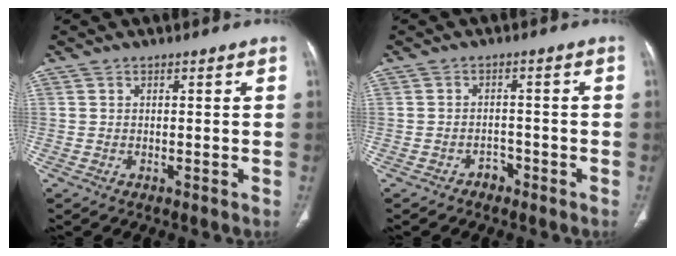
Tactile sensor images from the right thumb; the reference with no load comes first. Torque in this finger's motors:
{"motor_torque": [0.20, -0.38, 0.02, 0.03, 0.01]}